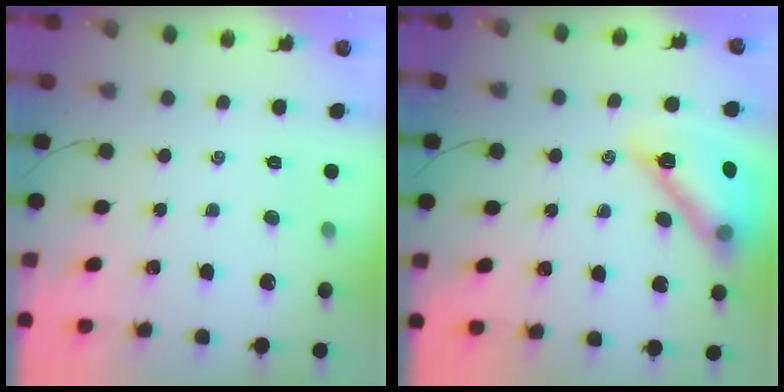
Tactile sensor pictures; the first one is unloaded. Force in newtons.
{"total": 18.4, "press": 18.1, "slide": 2.8}